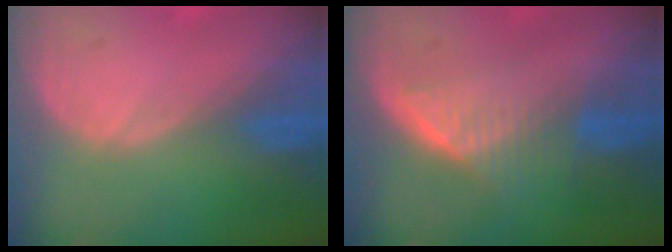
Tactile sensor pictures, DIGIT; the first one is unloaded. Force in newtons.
{"total": 6.5, "press": 5.7, "slide": 3.2}